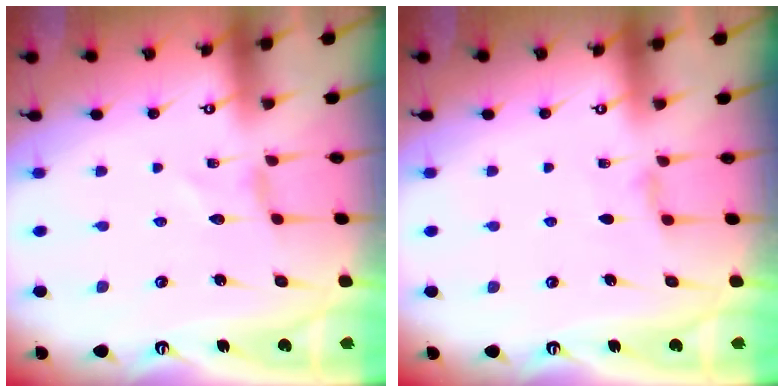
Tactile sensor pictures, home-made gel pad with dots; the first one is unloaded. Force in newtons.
{"total": 3.0, "press": 2.9, "slide": 0.5}